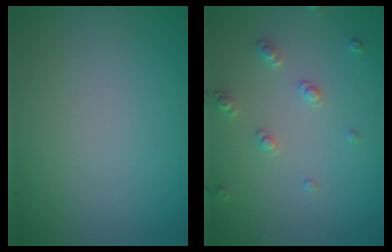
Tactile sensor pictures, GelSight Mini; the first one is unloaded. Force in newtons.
{"total": 1.9, "press": 1.8, "slide": 0.5}